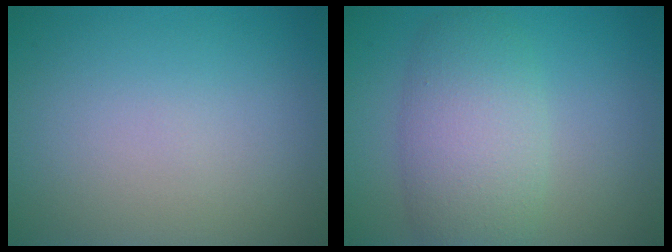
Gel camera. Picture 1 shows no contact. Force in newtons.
{"total": 5.8, "press": 5.8, "slide": 0.1}